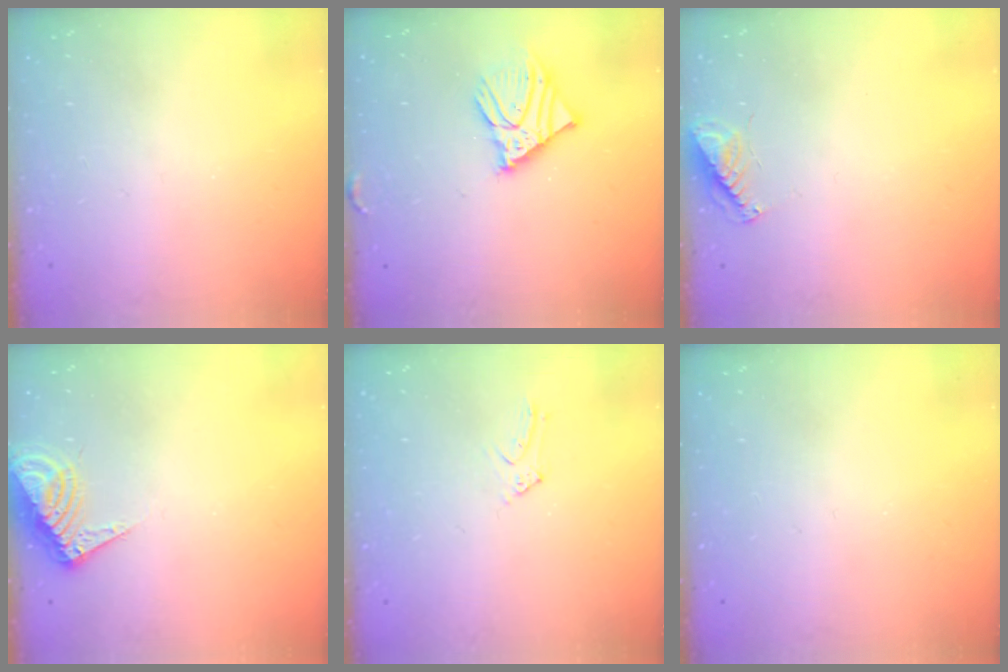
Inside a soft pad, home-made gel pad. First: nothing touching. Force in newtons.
{"total": 10.6, "press": 10.4, "slide": 2.2}
{"total": 7.6, "press": 7.6, "slide": 0.6}
{"total": 7.8, "press": 7.8, "slide": 0.2}
{"total": 5.9, "press": 5.9, "slide": 0.6}
{"total": 0.0}